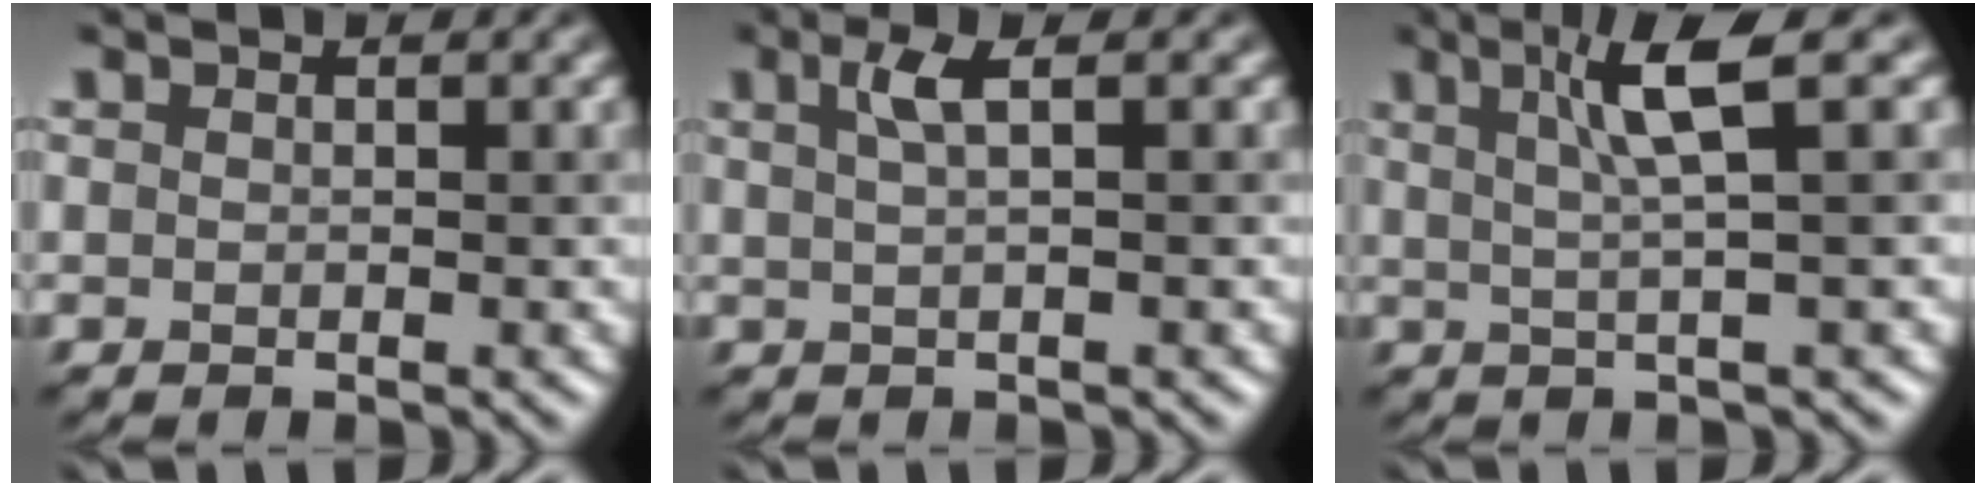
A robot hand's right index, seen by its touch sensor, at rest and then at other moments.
{"total": 2.4, "force": [0.9, 0.6, 2.1], "torque": [-0.034, 0.010, 0.018]}
{"total": 4.8, "force": [1.7, 0.4, 4.5], "torque": [-0.071, 0.012, 0.034]}